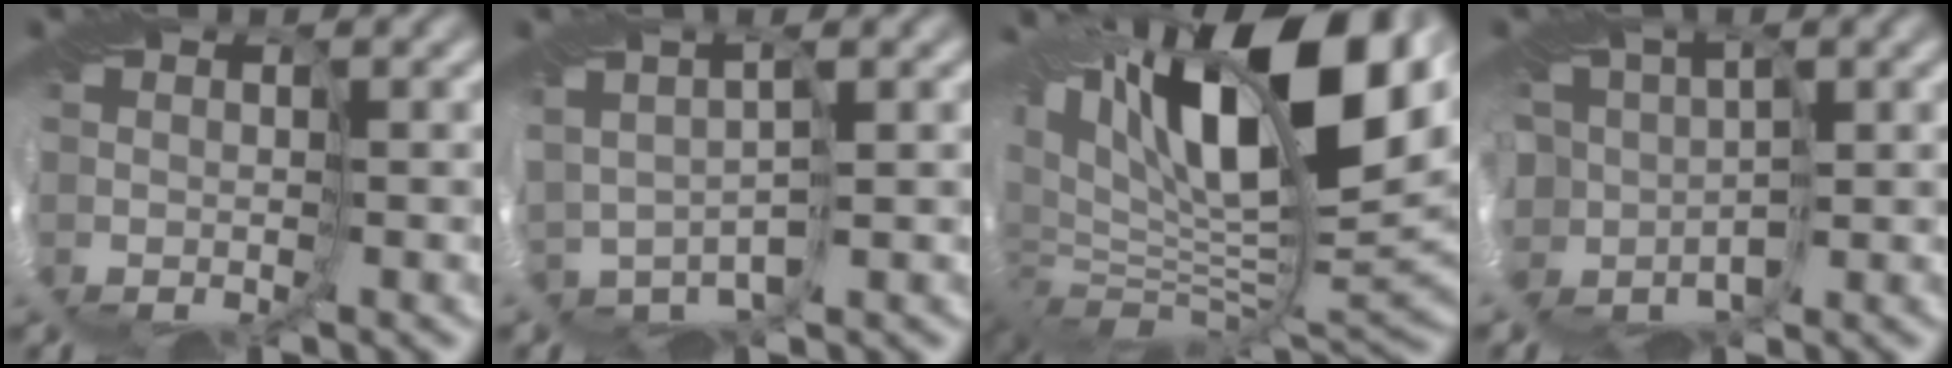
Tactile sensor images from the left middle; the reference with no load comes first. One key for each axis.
{"total": 1.3, "fx": 1.1, "fy": -0.5, "fz": -0.2, "tx": -0.028, "ty": 0.023, "tz": 0.034}
{"total": 14.8, "fx": 5.0, "fy": 5.7, "fz": 12.7, "tx": -0.234, "ty": 0.029, "tz": 0.085}
{"total": 5.6, "fx": 0.6, "fy": 5.0, "fz": 2.3, "tx": -0.071, "ty": 0.028, "tz": -0.029}